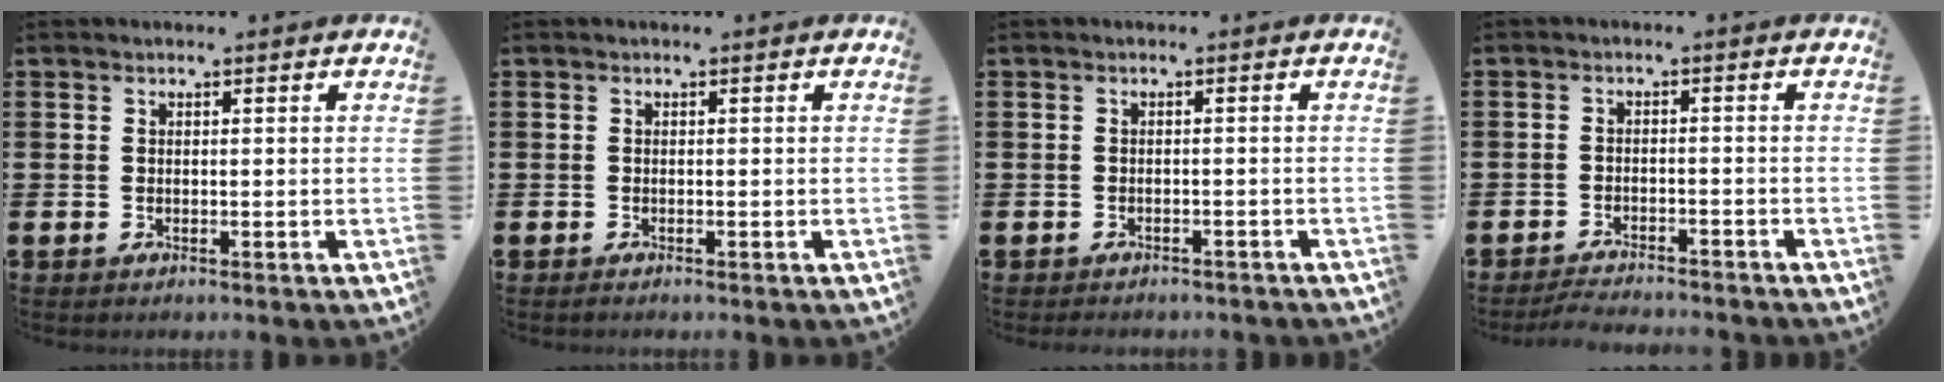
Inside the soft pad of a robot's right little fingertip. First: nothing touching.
{"total": 0.0}
{"total": 0.9, "force": [-0.9, 0.1, 0.0], "torque": [-0.003, 0.000, -0.020]}
{"total": 2.2, "force": [-2.2, 0.0, 0.2], "torque": [-0.006, 0.004, -0.046]}